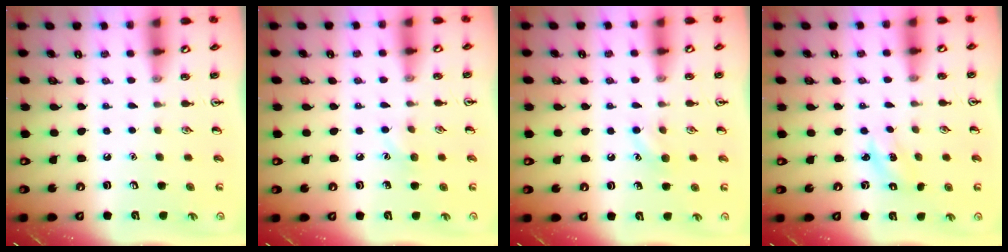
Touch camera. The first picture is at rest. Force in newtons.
{"total": 4.9, "press": 4.7, "slide": 1.5}
{"total": 6.8, "press": 6.4, "slide": 2.2}
{"total": 2.3, "press": 2.2, "slide": 0.4}